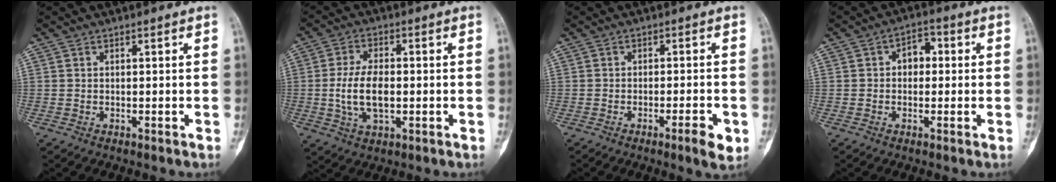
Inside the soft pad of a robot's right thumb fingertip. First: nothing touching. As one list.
[{"total": 8.9, "force": [-0.9, 4.7, 7.5], "torque": [-0.139, 0.005, -0.016]}, {"total": 4.5, "force": [-2.0, 0.8, 4.0], "torque": [-0.060, 0.004, -0.029]}, {"total": 4.6, "force": [0.4, 3.3, 3.2], "torque": [-0.028, 0.017, -0.004]}]